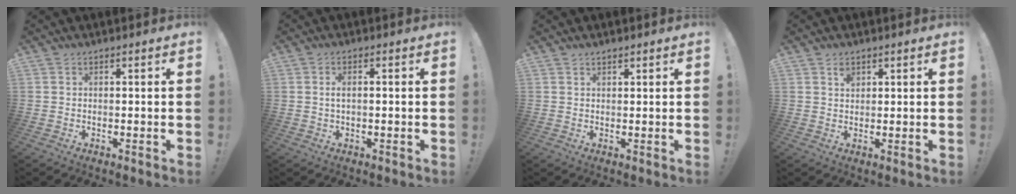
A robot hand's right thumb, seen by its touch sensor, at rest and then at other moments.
{"total": 2.1, "force": [0.1, 0.7, 1.9], "torque": [-0.030, 0.003, -0.001]}
{"total": 0.8, "force": [0.8, 0.3, 0.1], "torque": [0.000, -0.003, 0.015]}
{"total": 2.1, "force": [1.3, 1.4, 0.8], "torque": [0.002, -0.009, 0.021]}